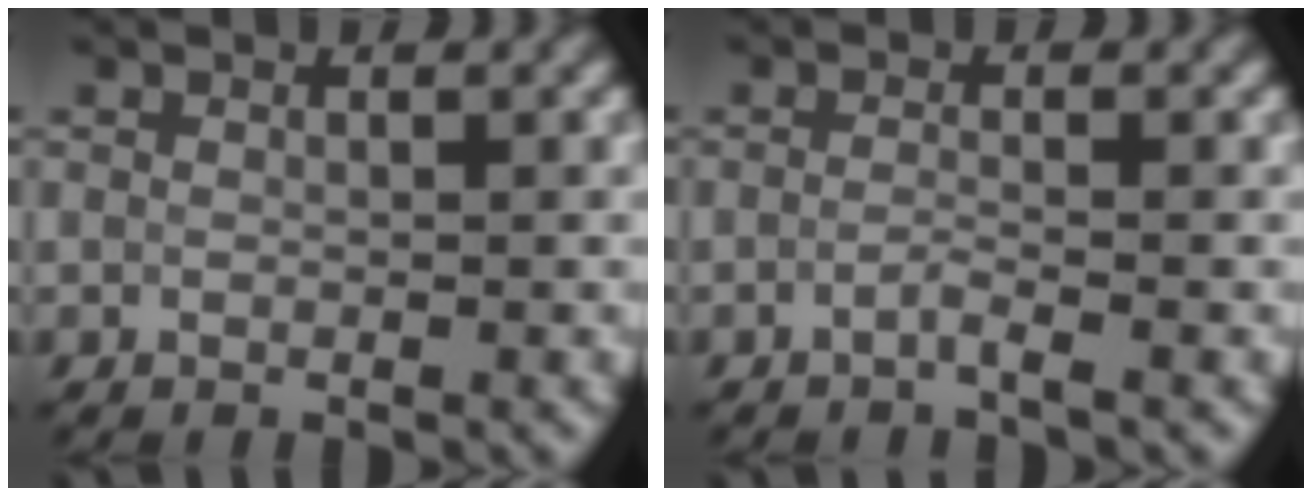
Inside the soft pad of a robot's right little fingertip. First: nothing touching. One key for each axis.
{"total": 1.3, "fx": -1.2, "fy": -0.3, "fz": -0.1, "tx": -0.001, "ty": 0.002, "tz": -0.024}